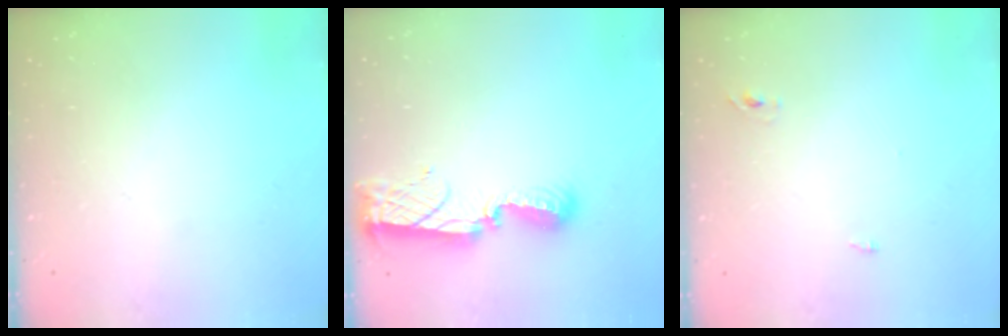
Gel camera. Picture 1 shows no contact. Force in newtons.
{"total": 8.4, "press": 8.4, "slide": 0.8}
{"total": 2.4, "press": 2.2, "slide": 1.0}